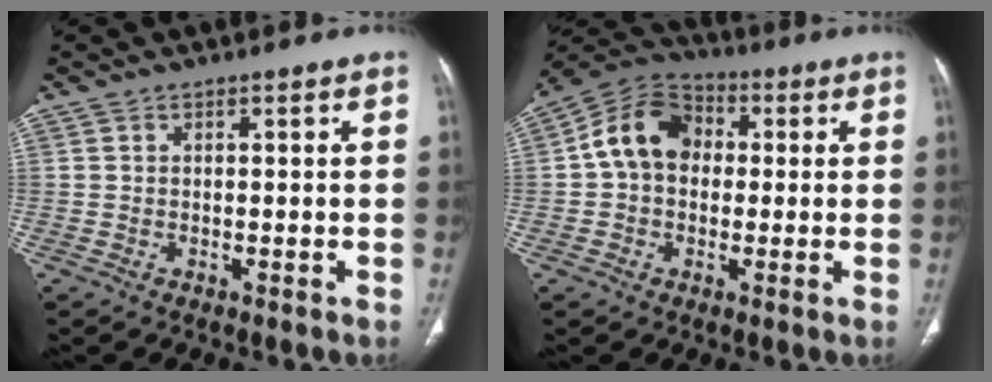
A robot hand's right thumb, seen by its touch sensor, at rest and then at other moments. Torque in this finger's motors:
{"motor_torque": [0.58, 2.55, 1.11, -0.60, 0.11]}